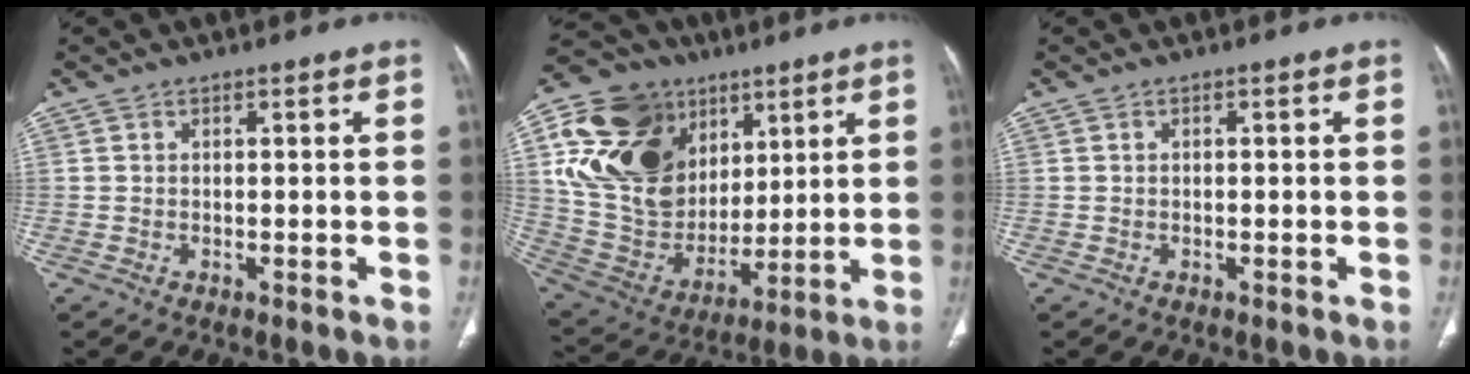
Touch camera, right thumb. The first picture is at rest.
{"total": 26.0, "force": [9.4, 19.1, 15.0], "torque": [-0.262, -0.002, 0.183]}
{"total": 0.0}